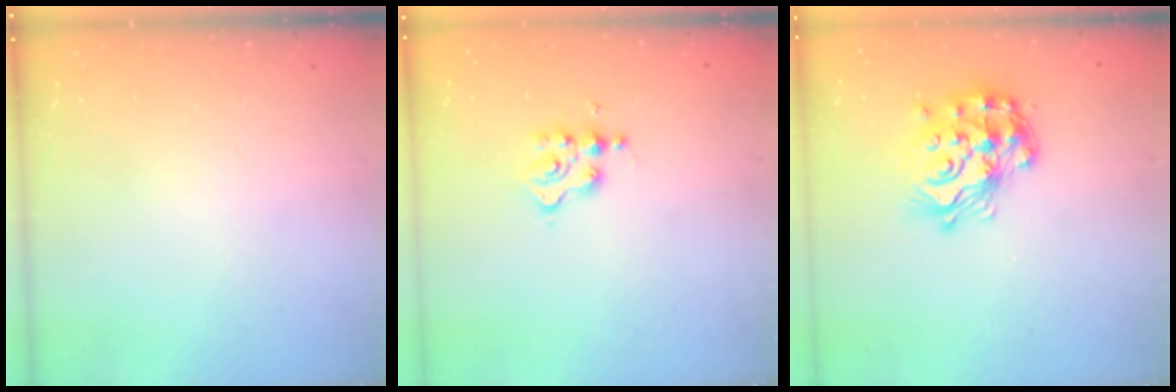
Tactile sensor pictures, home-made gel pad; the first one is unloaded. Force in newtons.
{"total": 2.3, "press": 2.3, "slide": 0.3}
{"total": 18.3, "press": 18.3, "slide": 1.4}